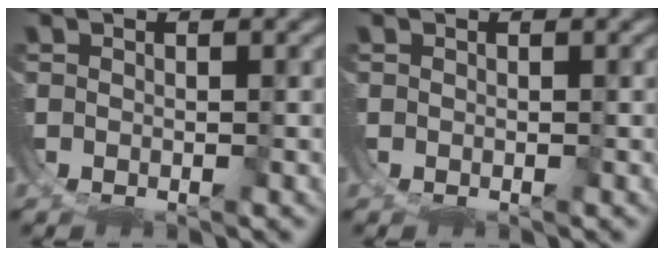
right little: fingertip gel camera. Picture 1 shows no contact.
{"total": 0.0}